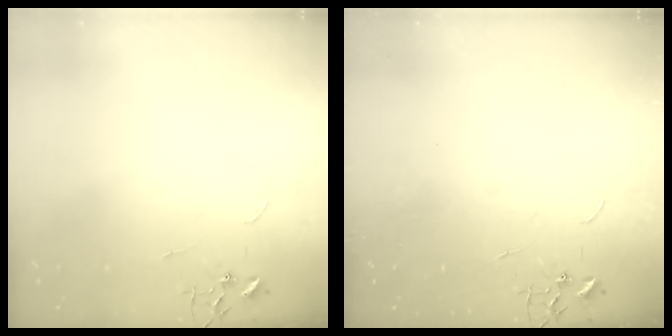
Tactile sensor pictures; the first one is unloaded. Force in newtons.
{"total": 0.0}